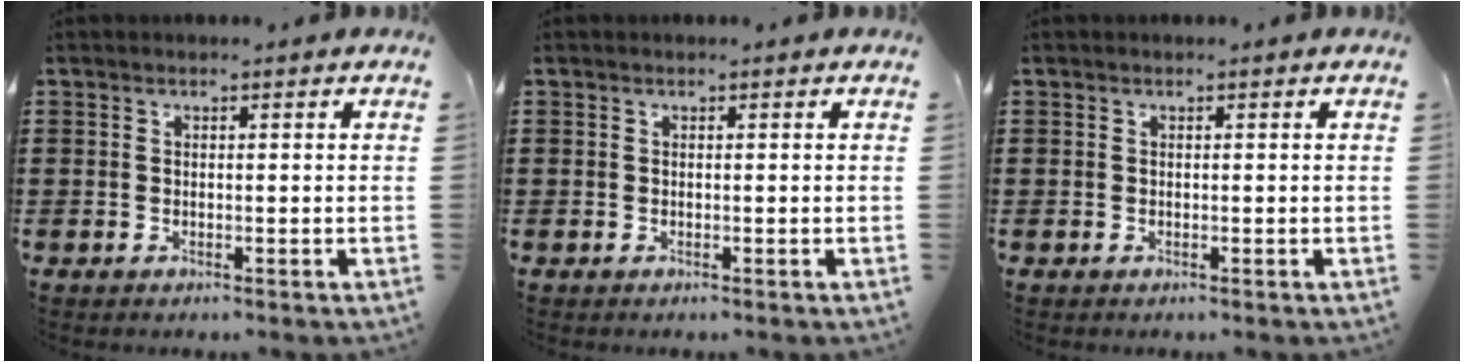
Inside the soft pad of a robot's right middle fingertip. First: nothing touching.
{"total": 0.0}
{"total": 0.0}